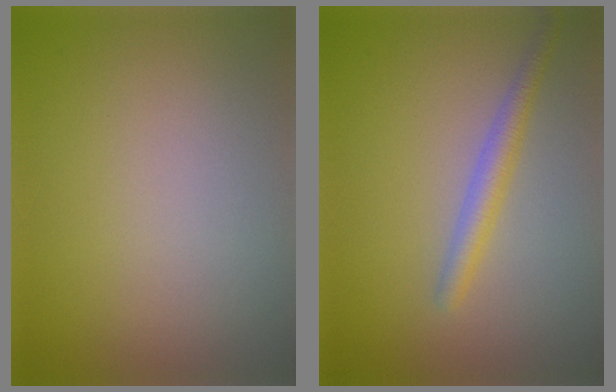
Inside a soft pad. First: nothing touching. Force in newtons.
{"total": 2.4, "press": 2.4, "slide": 0.1}